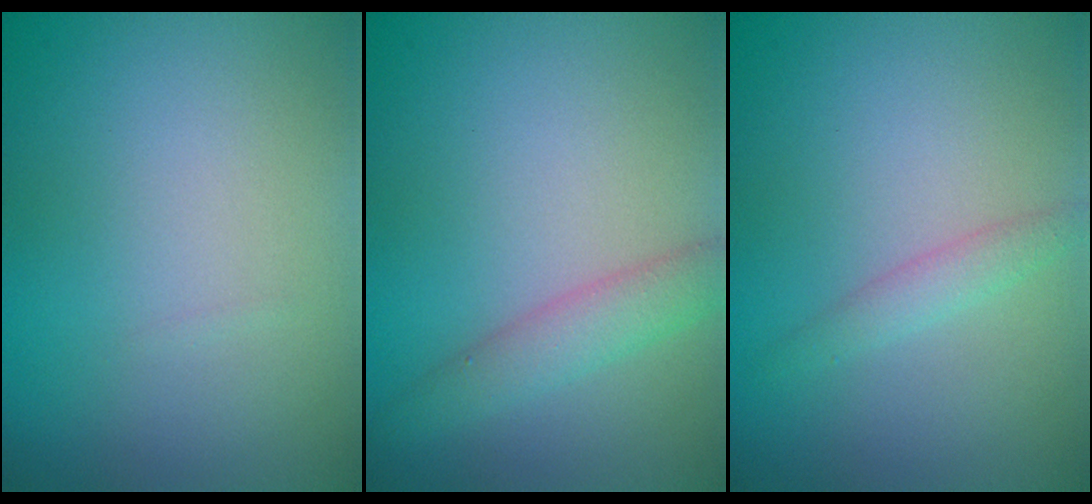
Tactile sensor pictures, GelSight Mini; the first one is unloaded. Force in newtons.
{"total": 2.4, "press": 2.4, "slide": 0.1}
{"total": 1.4, "press": 1.4, "slide": 0.1}